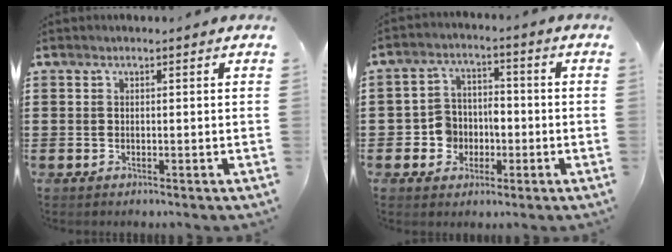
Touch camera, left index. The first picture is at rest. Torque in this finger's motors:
{"motor_torque": [0.54, 0.57, 0.20, 0.04]}